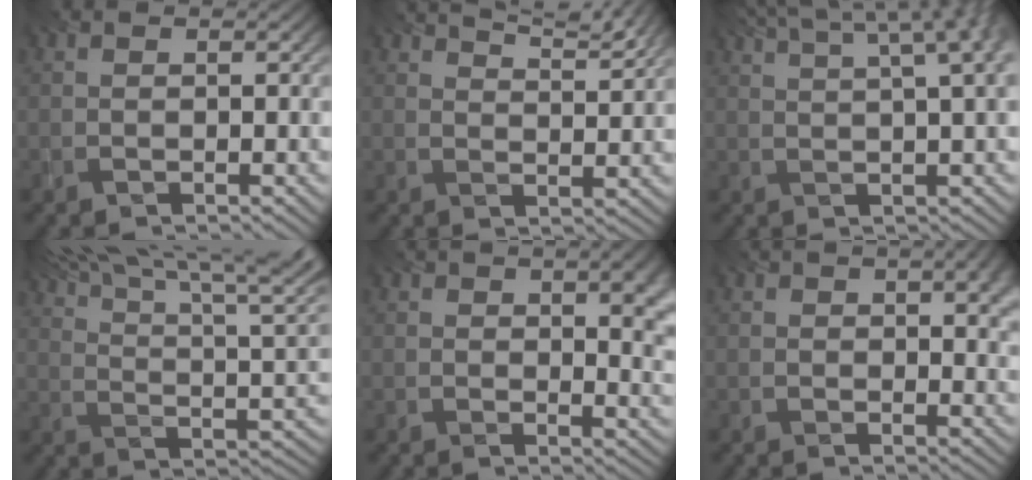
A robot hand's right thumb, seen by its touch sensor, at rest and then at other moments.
{"total": 5.9, "force": [5.1, 0.8, 2.8], "torque": [-0.056, 0.004, 0.084]}
{"total": 12.1, "force": [7.6, 3.1, 8.9], "torque": [-0.138, 0.040, 0.087]}
{"total": 18.6, "force": [13.8, 4.6, 11.6], "torque": [-0.176, 0.023, 0.183]}
{"total": 6.9, "force": [1.9, 4.1, 5.2], "torque": [-0.070, -0.022, 0.042]}
{"total": 4.3, "force": [1.4, 2.7, 3.1], "torque": [-0.043, -0.012, 0.026]}